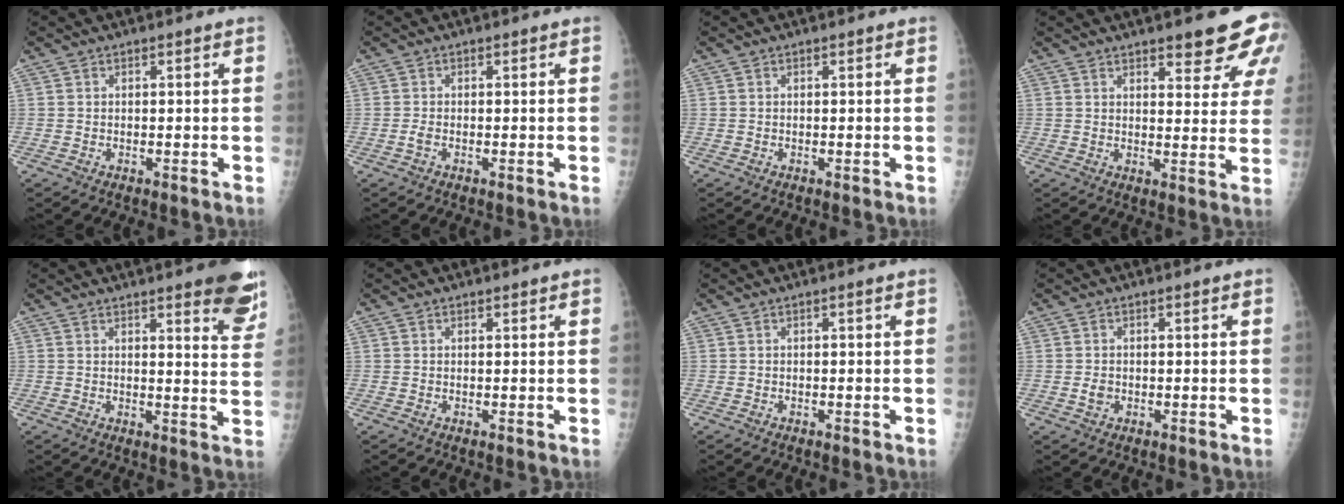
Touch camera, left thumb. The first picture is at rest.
{"total": 1.0, "force": [-0.2, 0.6, 0.8], "torque": [-0.013, -0.001, -0.005]}
{"total": 0.0}
{"total": 10.4, "force": [7.0, 3.2, 7.1], "torque": [-0.054, -0.036, 0.081]}
{"total": 11.3, "force": [7.8, 2.7, 7.7], "torque": [-0.062, -0.042, 0.083]}
{"total": 0.6, "force": [0.5, 0.4, 0.1], "torque": [0.004, -0.003, 0.004]}
{"total": 0.0}
{"total": 1.9, "force": [-0.2, 1.6, 1.0], "torque": [-0.009, 0.002, -0.001]}